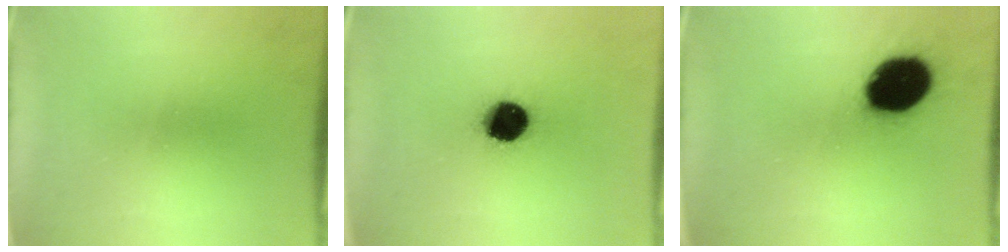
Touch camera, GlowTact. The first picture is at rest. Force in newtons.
{"total": 11.7}
{"total": 18.6}